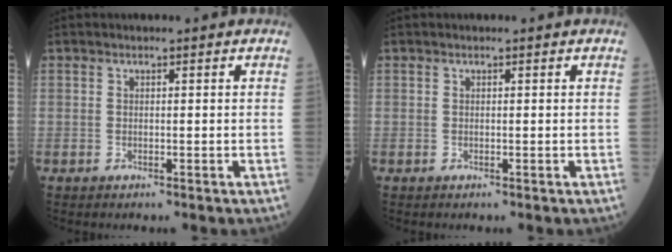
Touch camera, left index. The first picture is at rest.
{"total": 0.0}